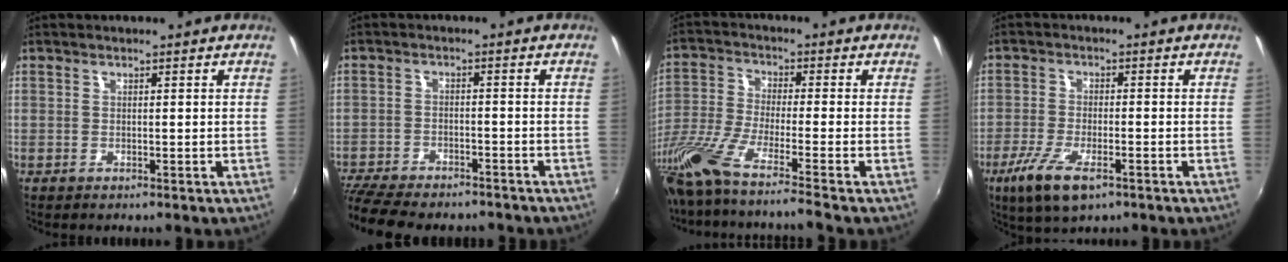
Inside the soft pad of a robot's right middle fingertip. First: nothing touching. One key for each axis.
{"total": 14.0, "fx": -12.0, "fy": 4.3, "fz": 5.8, "tx": -0.145, "ty": -0.032, "tz": -0.191}
{"total": 14.6, "fx": -12.0, "fy": -1.4, "fz": 8.2, "tx": -0.150, "ty": -0.064, "tz": -0.219}
{"total": 9.0, "fx": -5.1, "fy": 3.1, "fz": 6.8, "tx": -0.158, "ty": -0.029, "tz": -0.094}